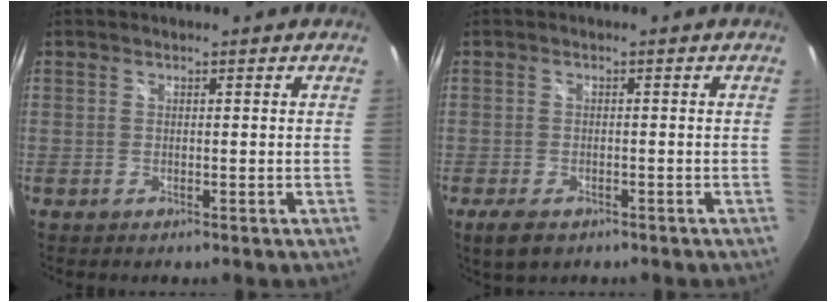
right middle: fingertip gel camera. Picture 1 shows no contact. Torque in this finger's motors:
{"motor_torque": [0.82, -0.78, 0.04, 0.05]}